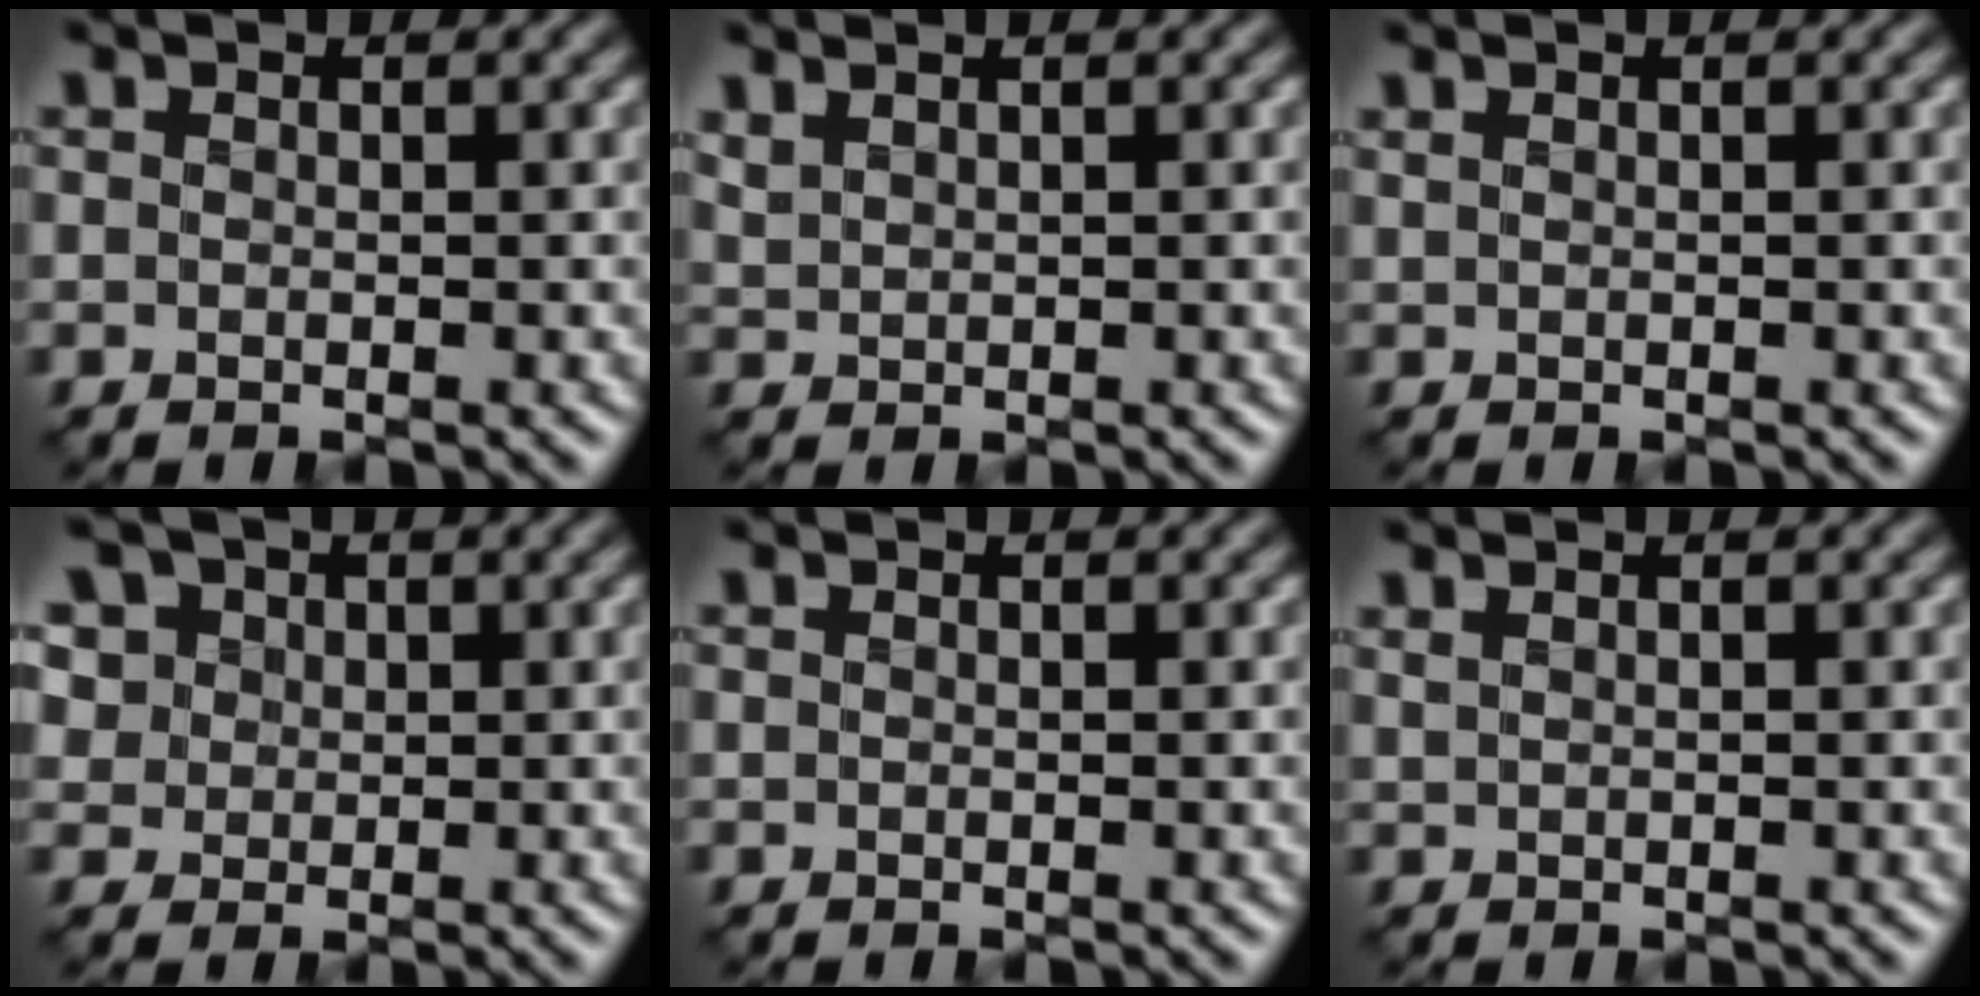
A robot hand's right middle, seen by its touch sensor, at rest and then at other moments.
{"total": 1.2, "force": [1.1, 0.3, 0.4], "torque": [-0.012, 0.003, 0.026]}
{"total": 0.5, "force": [0.4, 0.2, 0.3], "torque": [-0.007, -0.001, 0.008]}
{"total": 6.3, "force": [3.1, 4.9, 2.4], "torque": [-0.065, 0.010, 0.044]}
{"total": 0.0}
{"total": 0.8, "force": [0.7, 0.3, 0.4], "torque": [-0.008, -0.002, 0.011]}